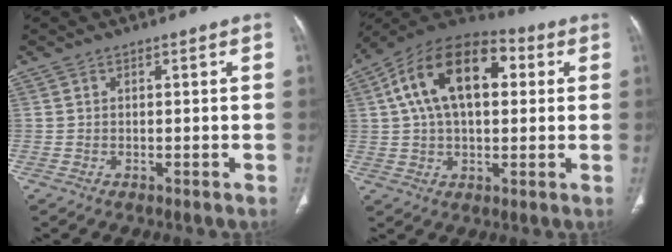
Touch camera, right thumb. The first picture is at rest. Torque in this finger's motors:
{"motor_torque": [1.38, 1.79, 0.65, -0.47, 0.32]}